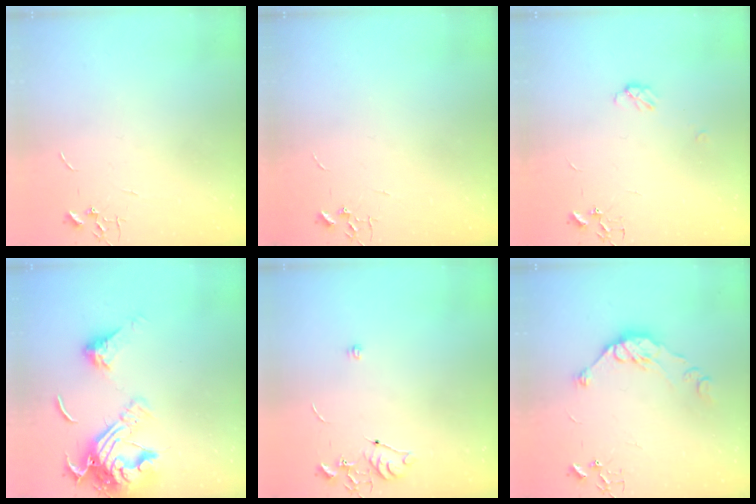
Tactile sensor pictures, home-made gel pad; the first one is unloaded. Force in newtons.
{"total": 0.0}
{"total": 3.9, "press": 3.9, "slide": 0.6}
{"total": 17.4, "press": 17.3, "slide": 1.9}
{"total": 7.1, "press": 7.1, "slide": 0.8}
{"total": 11.6, "press": 11.6, "slide": 0.7}